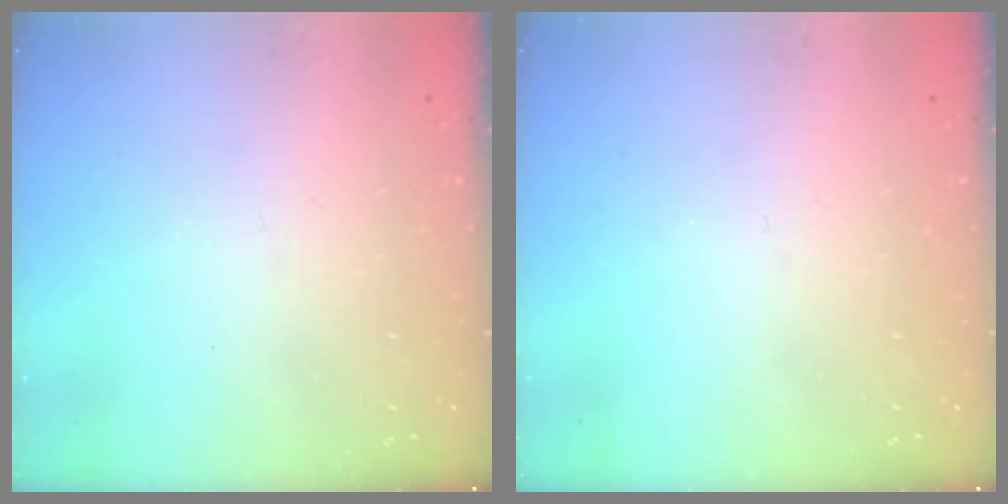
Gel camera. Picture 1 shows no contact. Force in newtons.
{"total": 0.0}